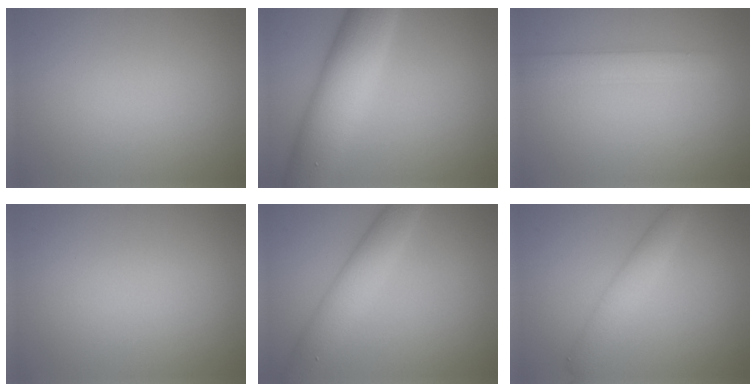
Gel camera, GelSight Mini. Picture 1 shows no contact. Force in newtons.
{"total": 8.7, "press": 8.7, "slide": 0.1}
{"total": 2.5, "press": 2.5, "slide": 0.1}
{"total": 0.0}
{"total": 4.4, "press": 4.4, "slide": 0.1}
{"total": 2.8, "press": 2.8, "slide": 0.1}